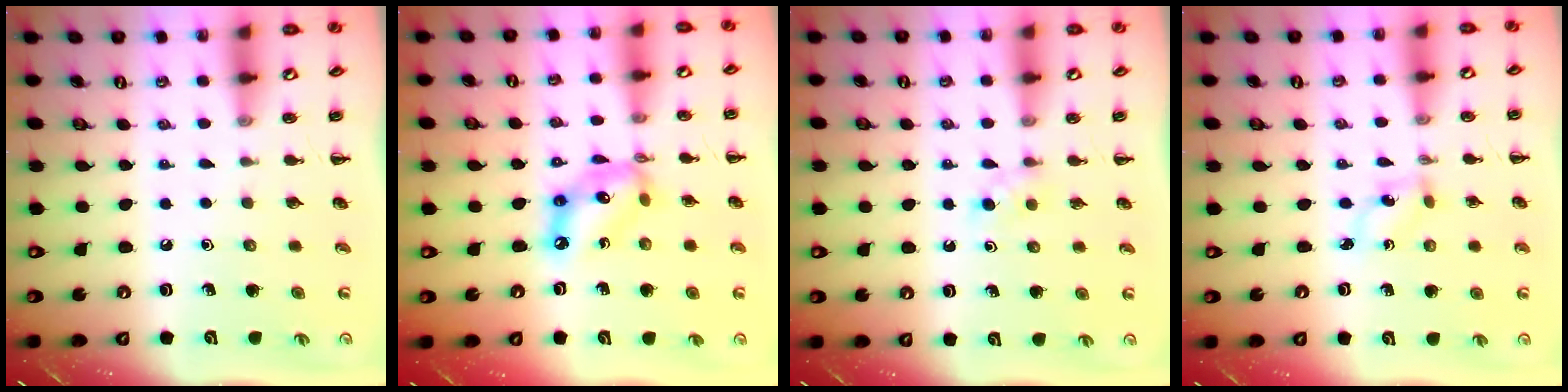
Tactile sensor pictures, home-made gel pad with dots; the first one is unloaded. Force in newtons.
{"total": 12.1, "press": 11.7, "slide": 3.1}
{"total": 2.7, "press": 2.5, "slide": 1.0}
{"total": 1.7, "press": 1.5, "slide": 0.8}